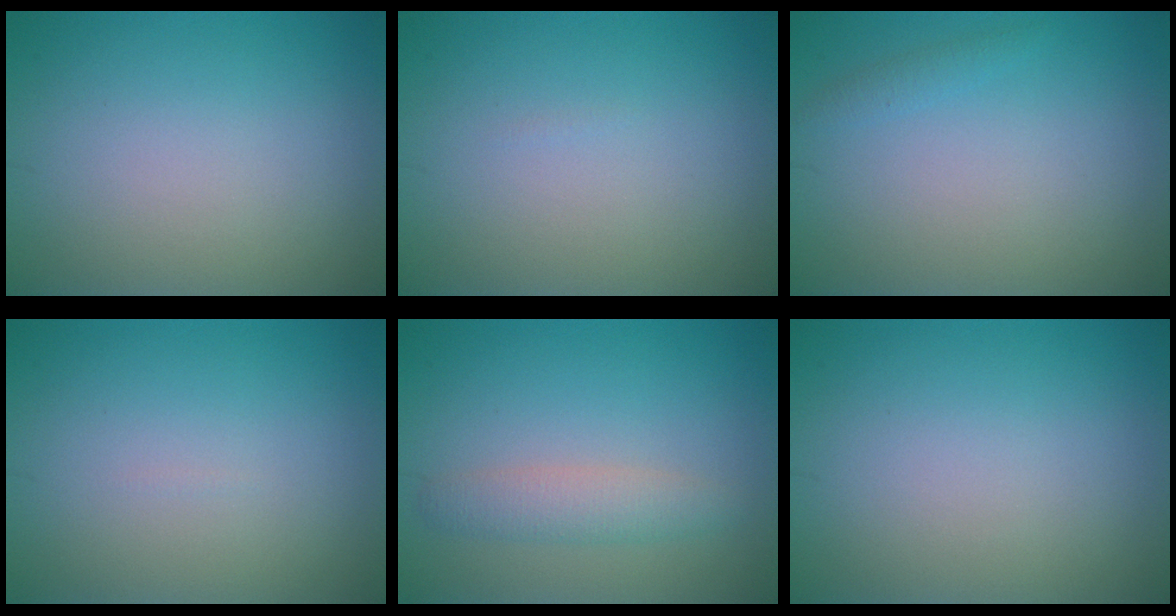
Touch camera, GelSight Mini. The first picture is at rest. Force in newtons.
{"total": 0.0}
{"total": 0.8, "press": 0.8, "slide": 0.2}
{"total": 0.0}
{"total": 2.4, "press": 2.4, "slide": 0.0}
{"total": 0.0}